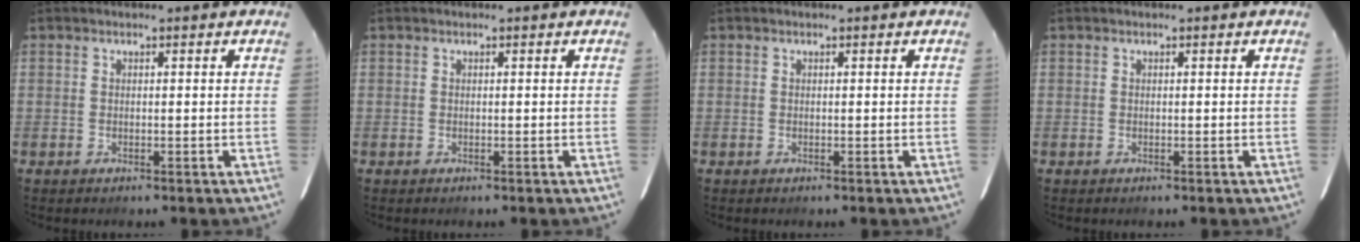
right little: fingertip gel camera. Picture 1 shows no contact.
{"total": 0.0}
{"total": 0.0}
{"total": 0.0}